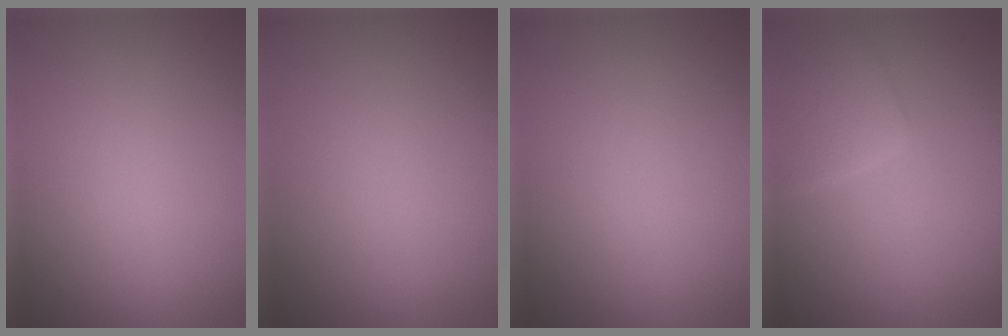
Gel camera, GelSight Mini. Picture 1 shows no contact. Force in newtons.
{"total": 0.0}
{"total": 0.0}
{"total": 2.6, "press": 2.6, "slide": 0.1}